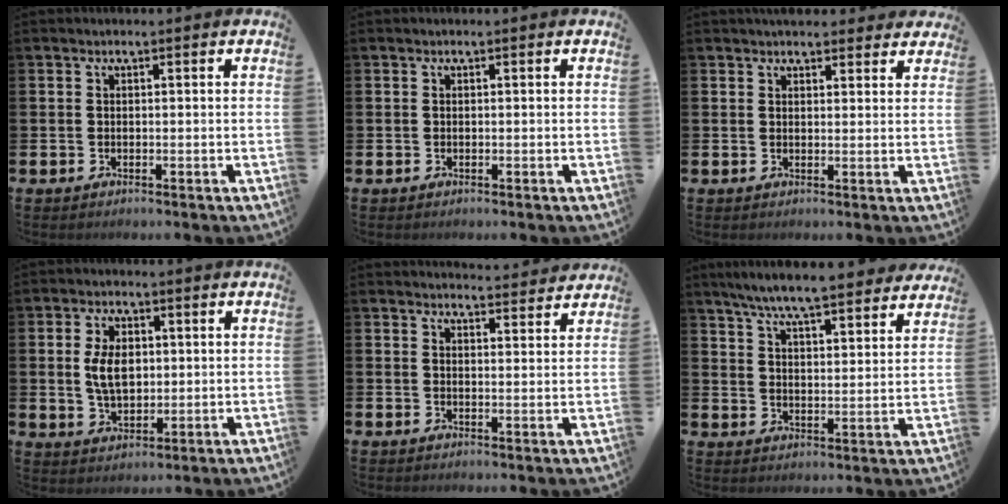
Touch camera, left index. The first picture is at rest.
{"total": 0.0}
{"total": 3.4, "force": [3.2, 1.1, 0.2], "torque": [0.005, -0.014, 0.057]}
{"total": 5.6, "force": [1.0, 3.4, 4.3], "torque": [-0.082, 0.010, 0.015]}
{"total": 3.7, "force": [3.7, 0.3, -0.1], "torque": [0.009, -0.029, 0.064]}
{"total": 7.6, "force": [7.2, 0.4, 2.4], "torque": [-0.063, -0.042, 0.126]}